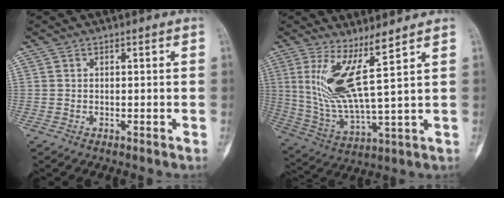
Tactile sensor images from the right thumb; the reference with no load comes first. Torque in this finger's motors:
{"motor_torque": [0.79, 1.75, 0.38, 0.30, 0.18]}